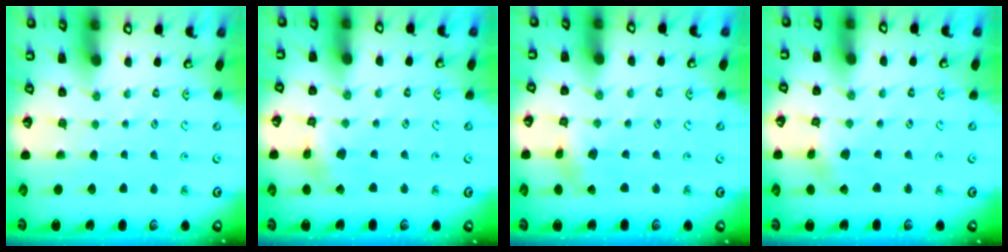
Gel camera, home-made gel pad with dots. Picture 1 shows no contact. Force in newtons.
{"total": 2.7, "press": 2.7, "slide": 0.3}
{"total": 1.1, "press": 1.1, "slide": 0.3}
{"total": 2.2, "press": 2.2, "slide": 0.3}